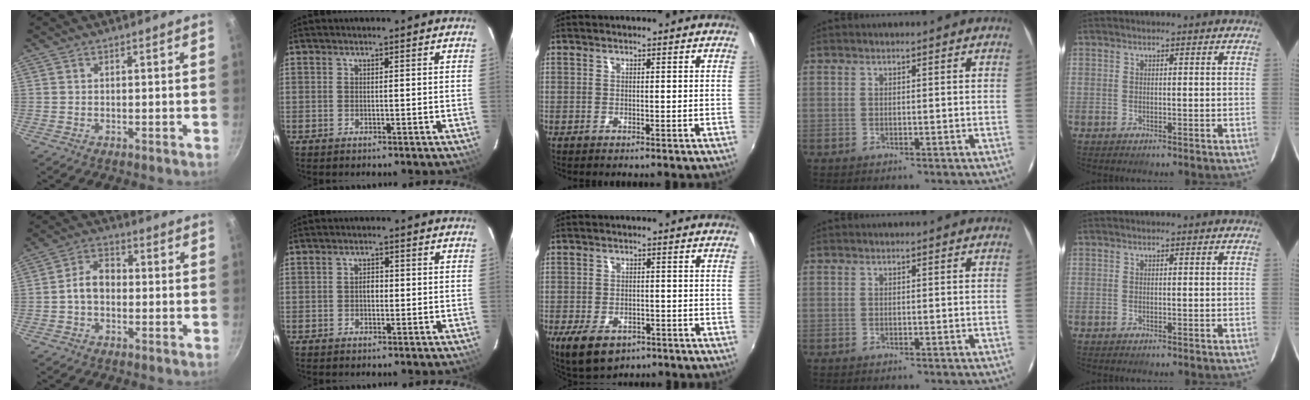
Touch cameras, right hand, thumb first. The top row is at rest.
{"thumb": {"total": 6.4, "force": [-0.7, 4.6, 4.4], "torque": [-0.055, 0.025, -0.024]}, "index": {"total": 1.8, "force": [-0.2, 1.3, 1.2], "torque": [-0.021, 0.007, -0.005]}, "middle": {"total": 8.4, "force": [-4.7, 4.7, 5.1], "torque": [-0.108, -0.026, -0.076]}}